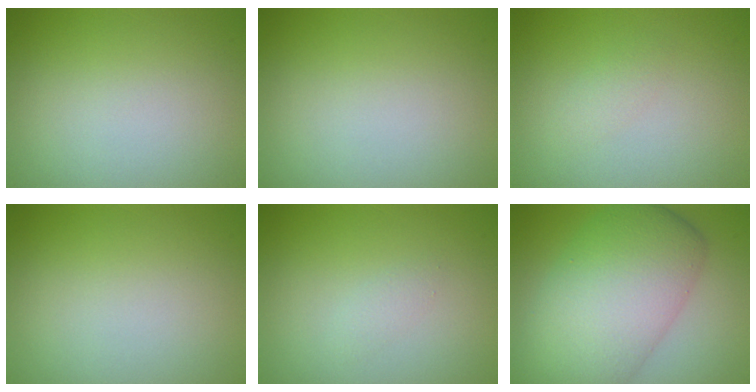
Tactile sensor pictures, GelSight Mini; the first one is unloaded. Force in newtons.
{"total": 0.0}
{"total": 1.0, "press": 1.0, "slide": 0.0}
{"total": 0.0}
{"total": 0.7, "press": 0.7, "slide": 0.0}
{"total": 10.5, "press": 10.4, "slide": 0.7}